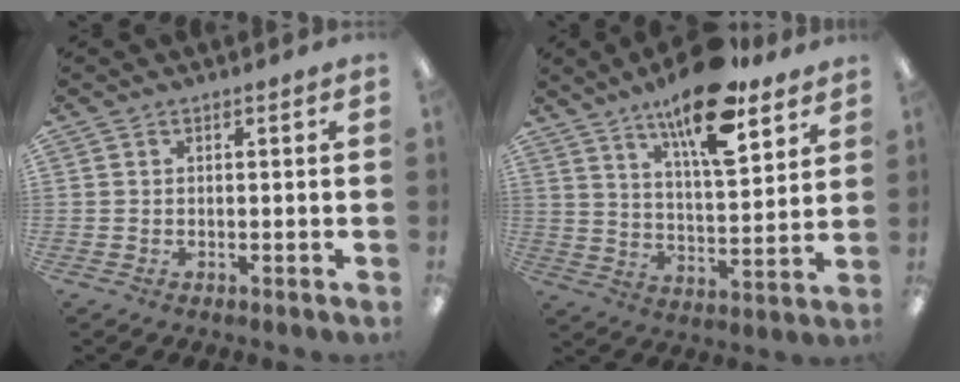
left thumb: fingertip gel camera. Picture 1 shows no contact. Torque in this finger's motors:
{"motor_torque": [0.45, 0.48, 1.50, -1.27, 0.10]}